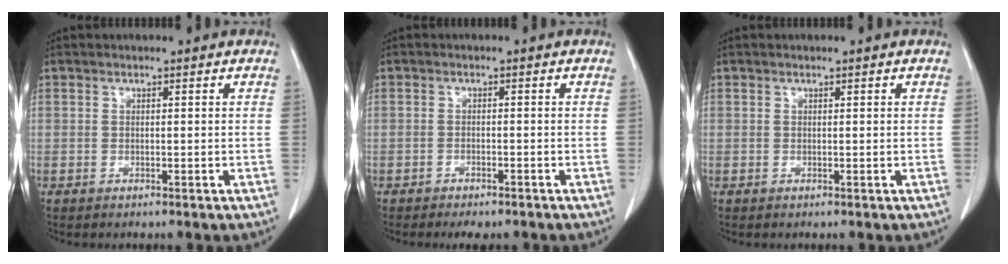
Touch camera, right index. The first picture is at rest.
{"total": 4.1, "force": [-3.3, 1.5, 1.8], "torque": [-0.018, -0.004, -0.041]}
{"total": 0.0}